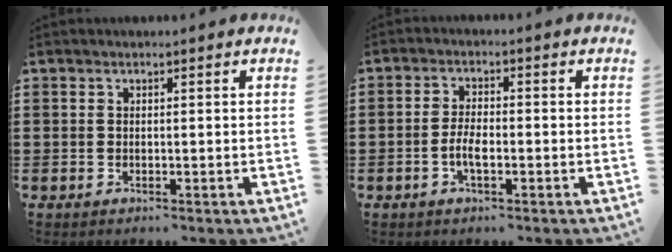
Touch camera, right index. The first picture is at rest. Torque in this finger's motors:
{"motor_torque": [1.07, 1.07, 0.07, 0.04]}